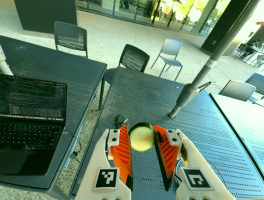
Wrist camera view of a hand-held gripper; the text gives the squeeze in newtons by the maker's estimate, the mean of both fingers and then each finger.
{"total": 11.3, "left": 11.8, "right": 10.9}